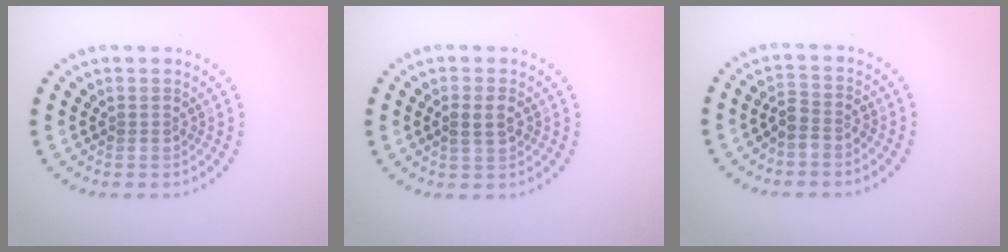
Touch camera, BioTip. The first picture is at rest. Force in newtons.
{"total": 1.9, "press": 1.9, "slide": 0.3}
{"total": 1.7, "press": 1.5, "slide": 0.9}